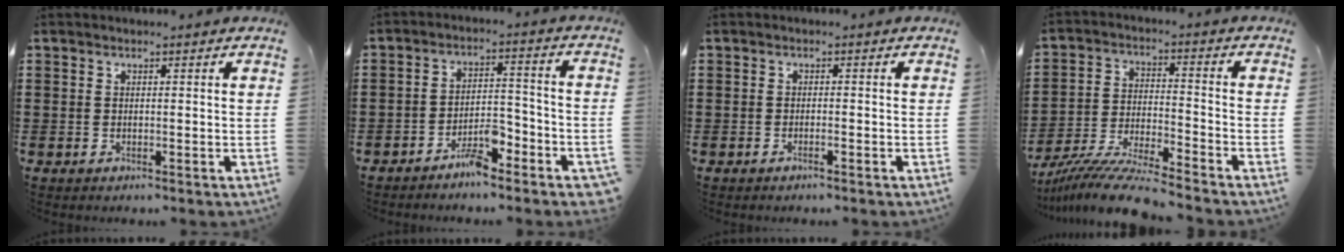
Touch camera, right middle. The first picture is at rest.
{"total": 5.7, "force": [-4.4, 1.6, 3.2], "torque": [-0.064, 0.012, -0.086]}
{"total": 0.9, "force": [-0.6, 0.0, 0.6], "torque": [-0.012, -0.003, -0.010]}
{"total": 9.2, "force": [-8.6, -0.1, 3.2], "torque": [-0.062, 0.002, -0.169]}